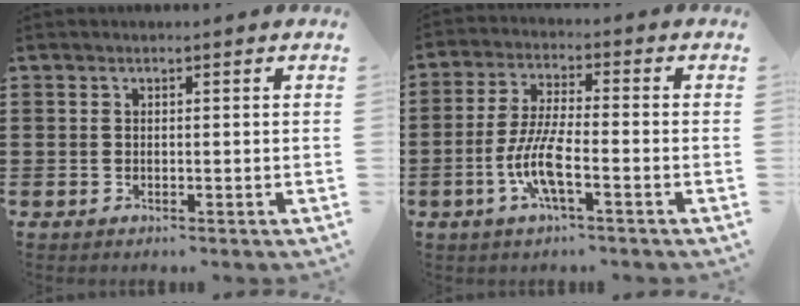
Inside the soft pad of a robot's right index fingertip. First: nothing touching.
{"total": 7.7, "force": [-3.0, 1.7, 6.9], "torque": [-0.161, -0.015, -0.064]}